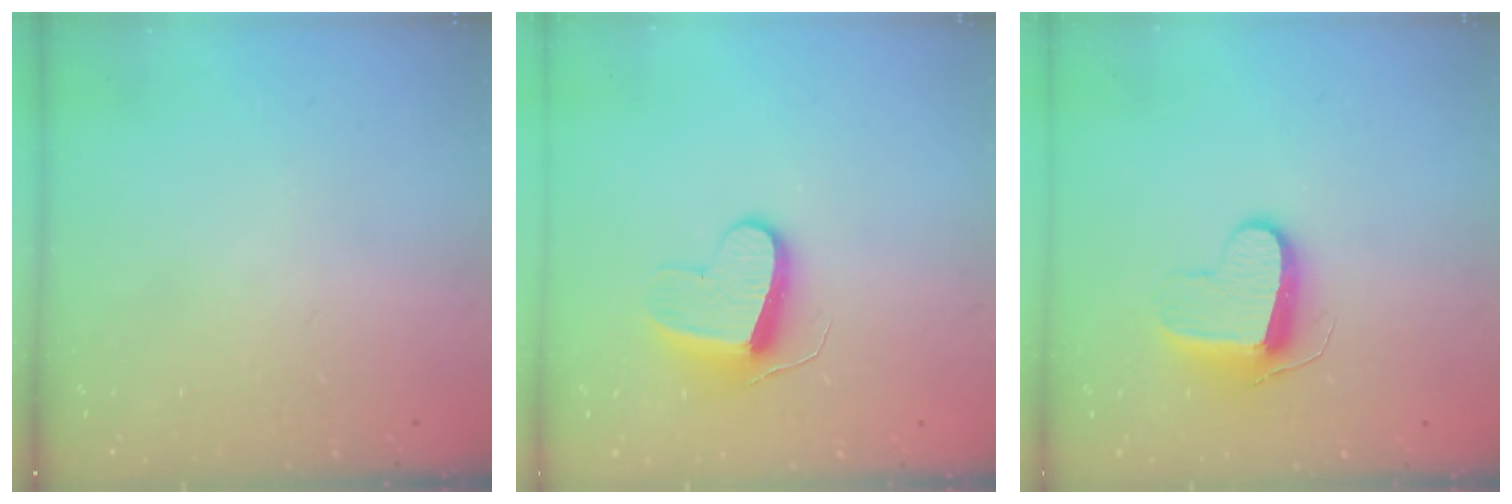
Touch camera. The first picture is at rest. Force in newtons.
{"total": 9.5, "press": 9.5, "slide": 0.7}
{"total": 9.5, "press": 9.5, "slide": 0.4}